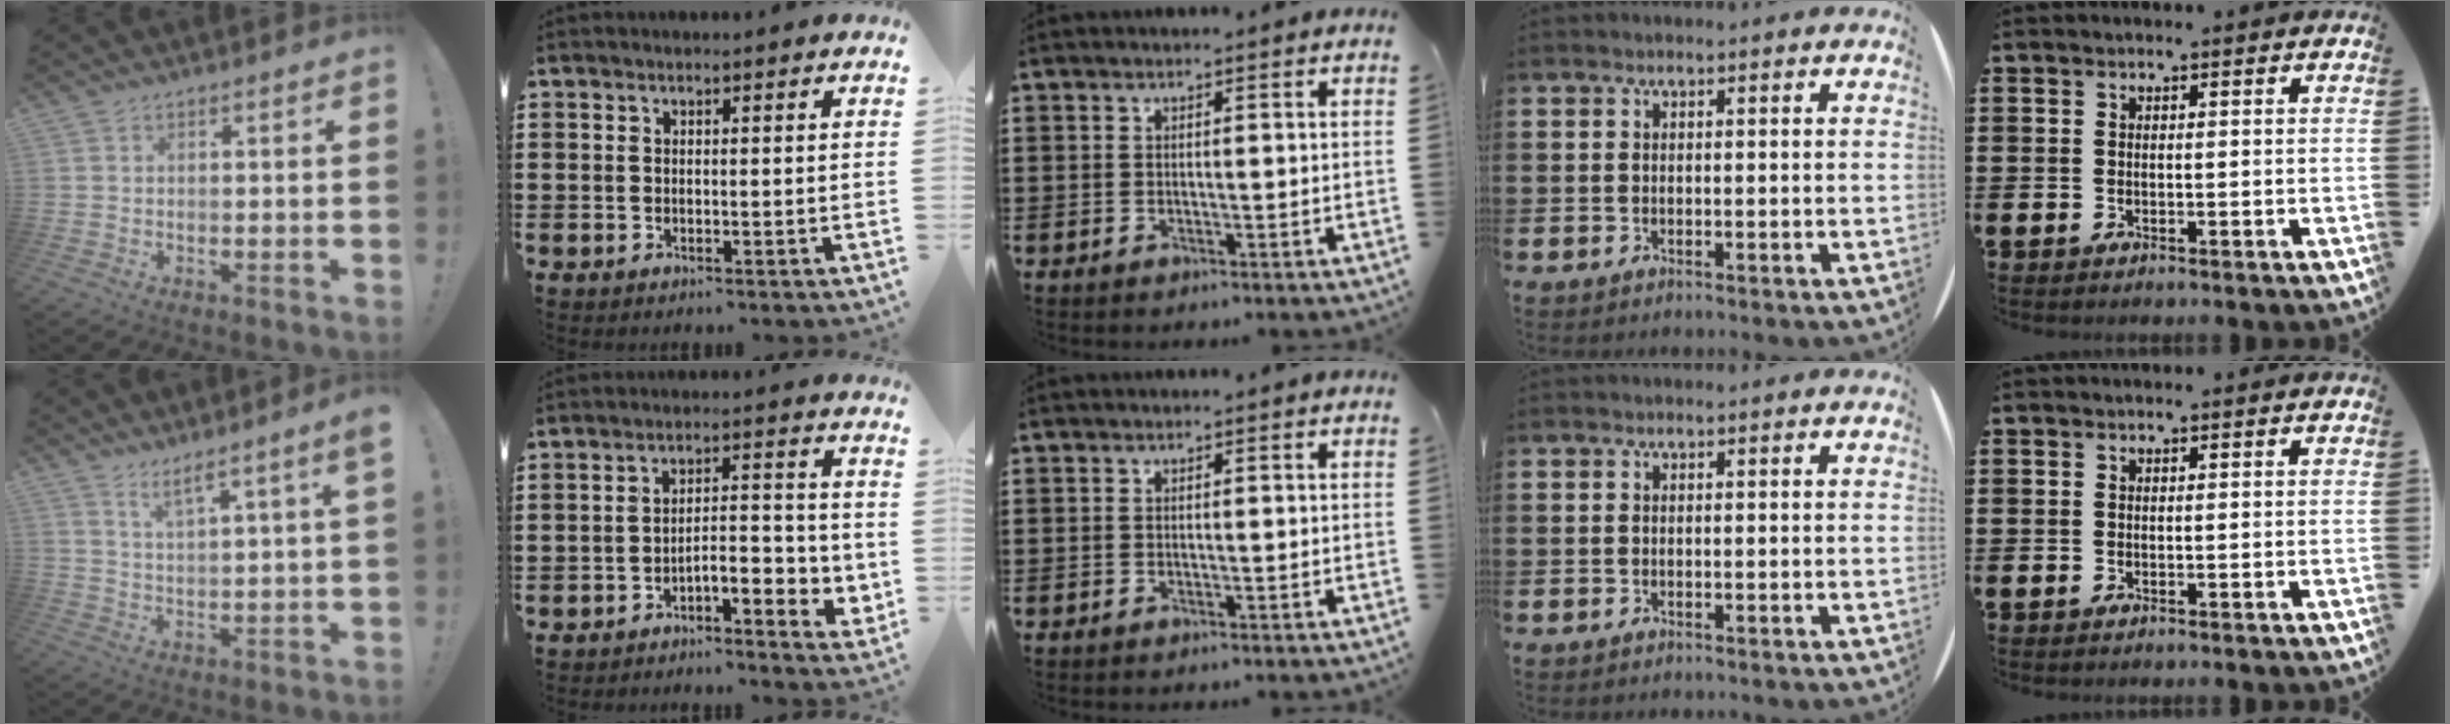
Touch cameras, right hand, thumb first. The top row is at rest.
{"thumb": {"total": 5.9, "force": [4.6, -0.6, 3.7], "torque": [-0.061, -0.028, 0.073]}, "index": {"total": 4.5, "force": [-3.1, 1.3, 2.9], "torque": [-0.050, 0.009, -0.059]}}